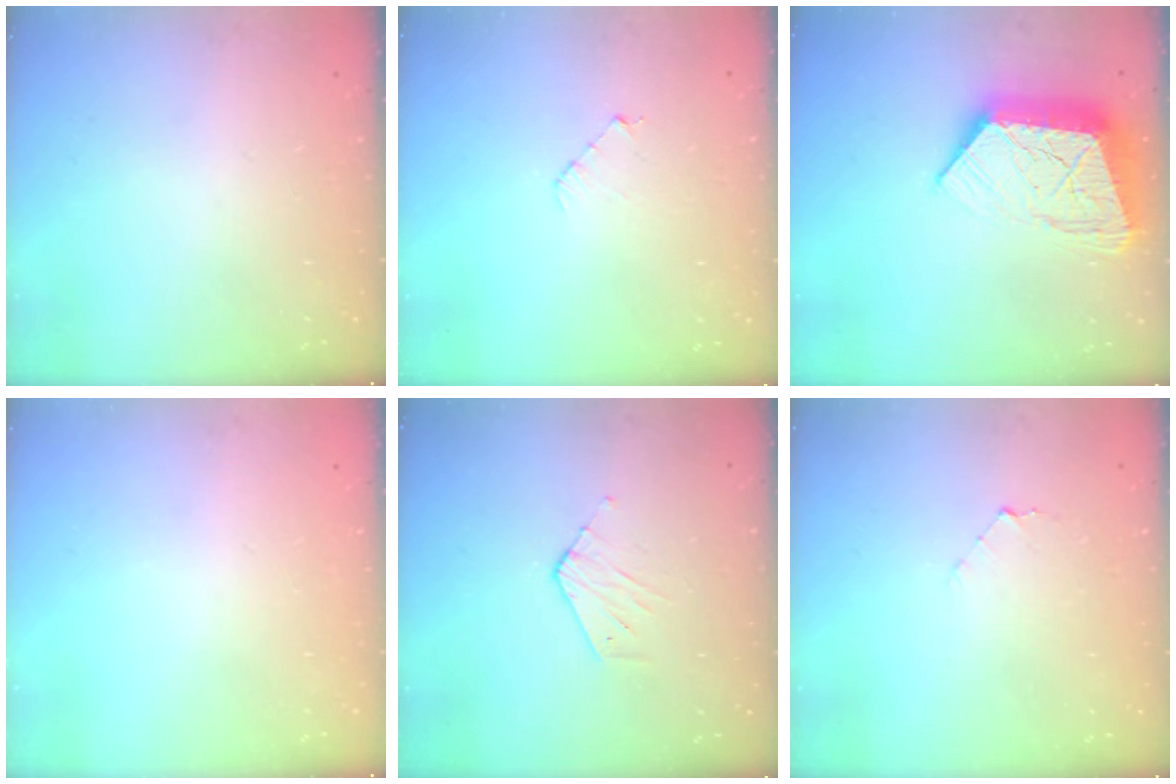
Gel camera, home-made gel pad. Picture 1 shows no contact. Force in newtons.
{"total": 3.4, "press": 3.4, "slide": 0.3}
{"total": 17.3, "press": 17.2, "slide": 1.6}
{"total": 0.0}
{"total": 3.2, "press": 3.2, "slide": 0.2}
{"total": 3.5, "press": 3.5, "slide": 0.3}